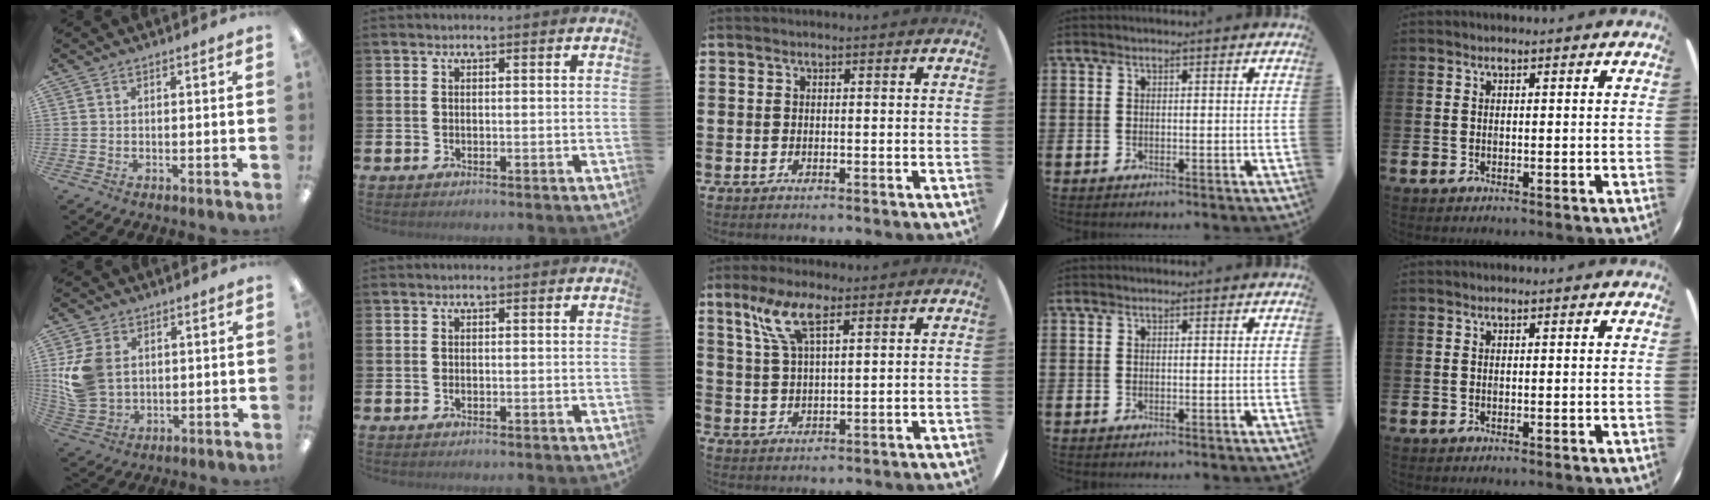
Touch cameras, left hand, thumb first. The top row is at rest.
{"thumb": {"total": 11.3, "force": [2.3, 8.8, 6.7], "torque": [-0.141, 0.010, 0.048]}, "middle": {"total": 6.7, "force": [4.2, 1.9, 4.9], "torque": [-0.107, 0.003, 0.073]}}